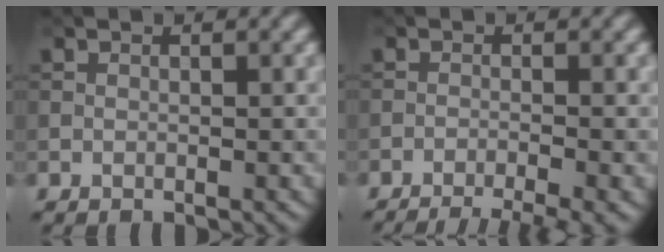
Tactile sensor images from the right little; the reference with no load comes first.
{"total": 6.8, "force": [-5.4, 1.5, 3.9], "torque": [-0.047, -0.013, -0.074]}